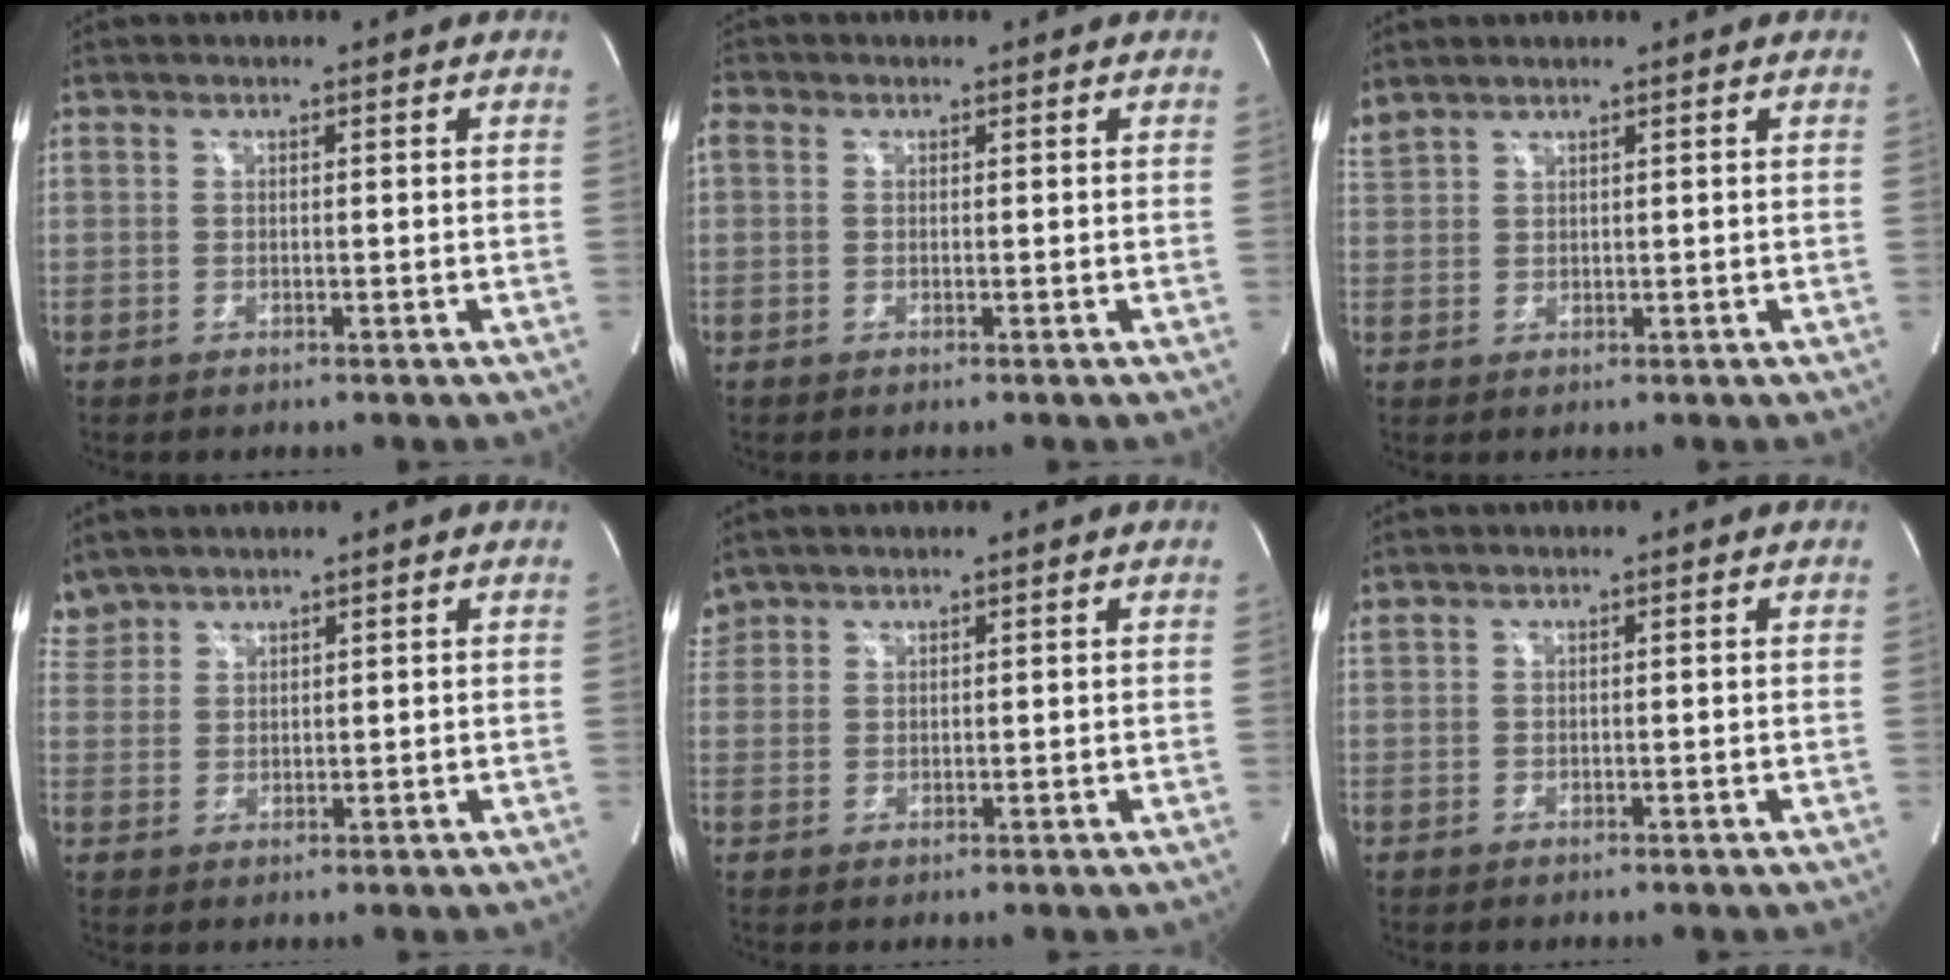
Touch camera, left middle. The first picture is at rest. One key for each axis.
{"total": 1.4, "fx": 0.5, "fy": 1.2, "fz": 0.6, "tx": -0.017, "ty": 0.013, "tz": 0.008}
{"total": 2.3, "fx": 2.2, "fy": 0.1, "fz": 0.6, "tx": -0.028, "ty": 0.021, "tz": 0.055}
{"total": 3.7, "fx": 3.5, "fy": 1.2, "fz": -0.2, "tx": -0.003, "ty": 0.016, "tz": 0.079}
{"total": 2.4, "fx": 2.2, "fy": 1.0, "fz": -0.2, "tx": 0.001, "ty": 0.014, "tz": 0.046}
{"total": 0.7, "fx": 0.6, "fy": 0.0, "fz": 0.2, "tx": -0.022, "ty": 0.018, "tz": 0.021}